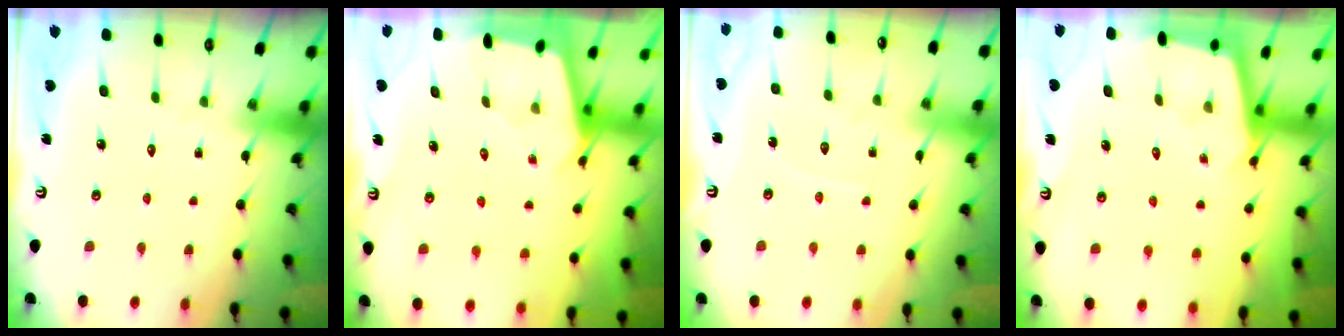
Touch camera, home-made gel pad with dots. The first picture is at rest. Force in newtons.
{"total": 2.5, "press": 2.5, "slide": 0.3}
{"total": 4.8, "press": 4.8, "slide": 0.3}
{"total": 2.6, "press": 2.6, "slide": 0.1}